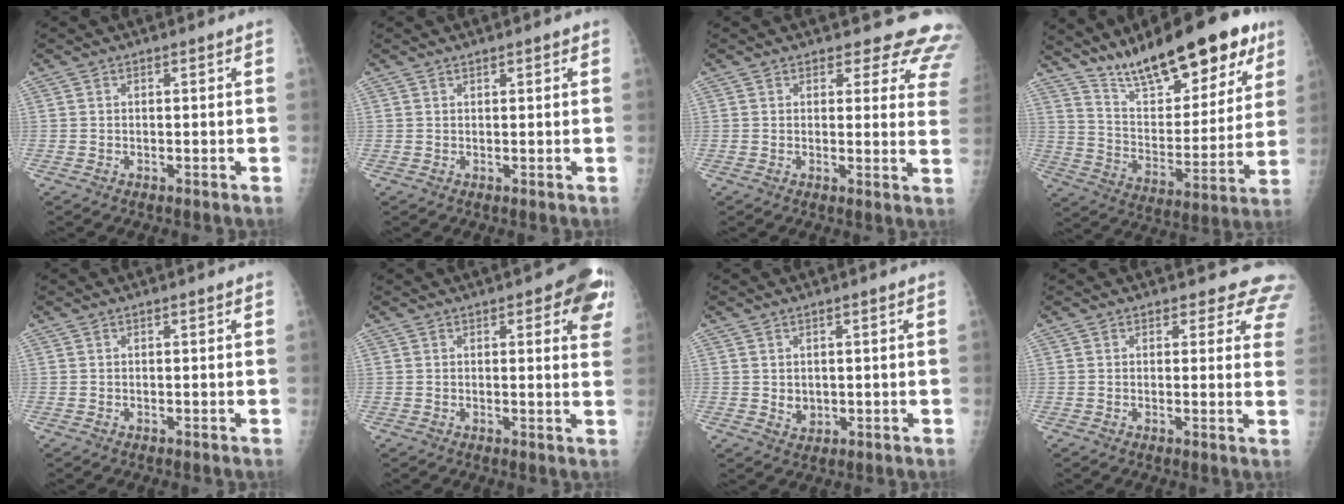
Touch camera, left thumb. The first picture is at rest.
{"total": 1.1, "force": [0.8, 0.4, 0.7], "torque": [-0.007, -0.002, 0.010]}
{"total": 11.9, "force": [10.9, 4.3, 2.5], "torque": [0.032, -0.071, 0.088]}
{"total": 23.7, "force": [16.5, 7.9, 15.1], "torque": [-0.191, -0.066, 0.268]}
{"total": 0.0}
{"total": 9.0, "force": [4.1, 3.1, 7.3], "torque": [-0.053, -0.011, 0.038]}
{"total": 2.3, "force": [0.3, 1.9, 1.3], "torque": [-0.015, -0.005, 0.014]}
{"total": 7.6, "force": [6.8, 3.3, 1.2], "torque": [0.043, -0.026, 0.047]}